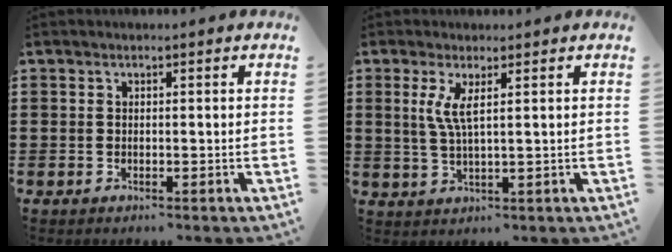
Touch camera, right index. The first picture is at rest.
{"total": 4.1, "force": [1.3, 0.6, 3.9], "torque": [-0.082, -0.003, 0.021]}